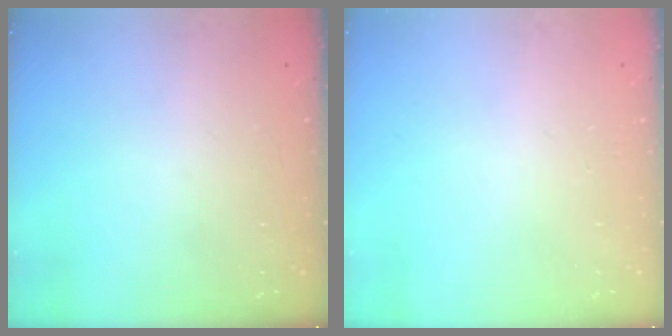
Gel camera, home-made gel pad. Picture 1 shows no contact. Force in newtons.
{"total": 0.0}